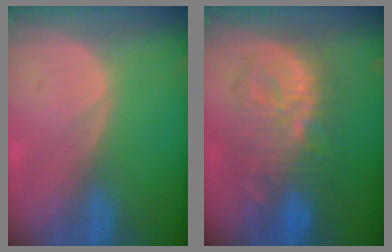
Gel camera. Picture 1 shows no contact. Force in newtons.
{"total": 10.3, "press": 10.3, "slide": 0.4}